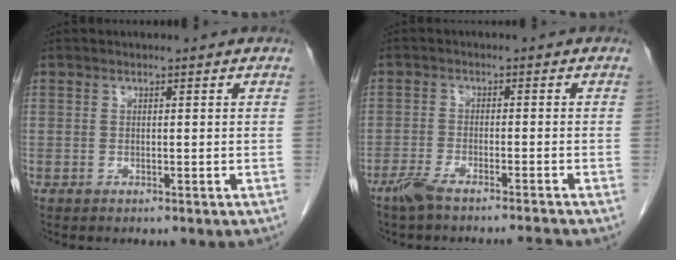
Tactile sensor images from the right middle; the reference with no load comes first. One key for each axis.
{"total": 5.1, "fx": -4.5, "fy": -0.4, "fz": 2.5, "tx": -0.047, "ty": -0.007, "tz": -0.081}